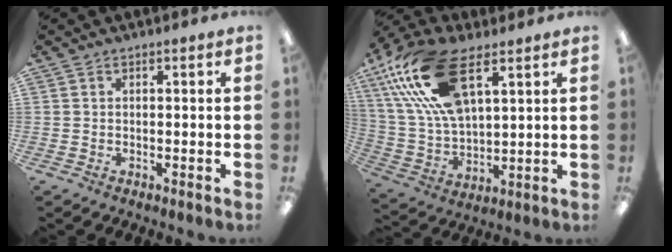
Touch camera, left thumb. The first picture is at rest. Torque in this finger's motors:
{"motor_torque": [0.11, 0.96, 1.38, -1.38, 0.22]}